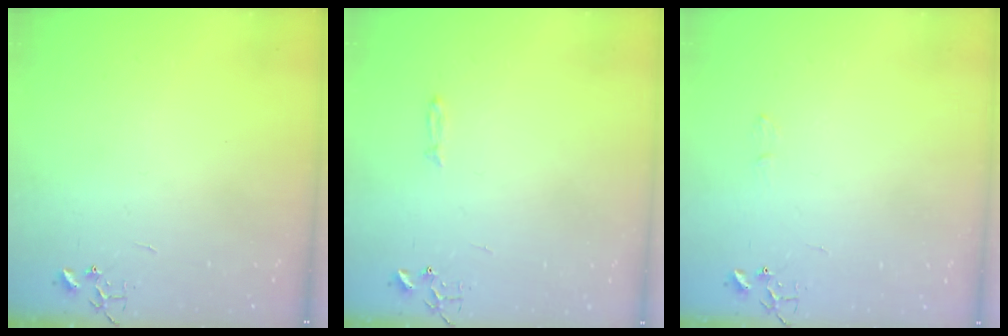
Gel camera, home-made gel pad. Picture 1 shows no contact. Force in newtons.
{"total": 3.5, "press": 3.5, "slide": 0.5}
{"total": 4.6, "press": 4.6, "slide": 0.7}